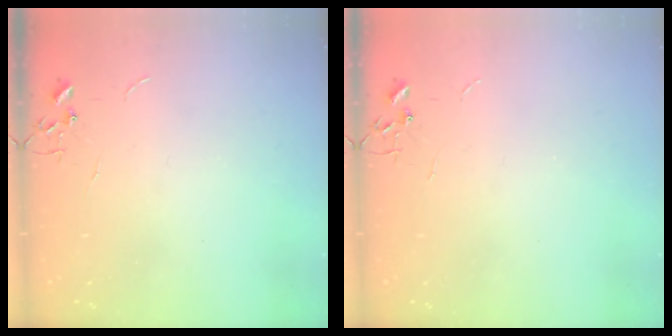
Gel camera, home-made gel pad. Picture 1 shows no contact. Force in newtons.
{"total": 0.0}